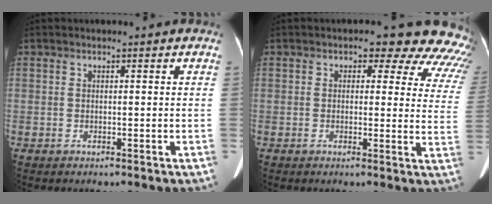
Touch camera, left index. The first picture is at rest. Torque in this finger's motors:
{"motor_torque": [1.08, -1.06, 0.25, 0.03]}